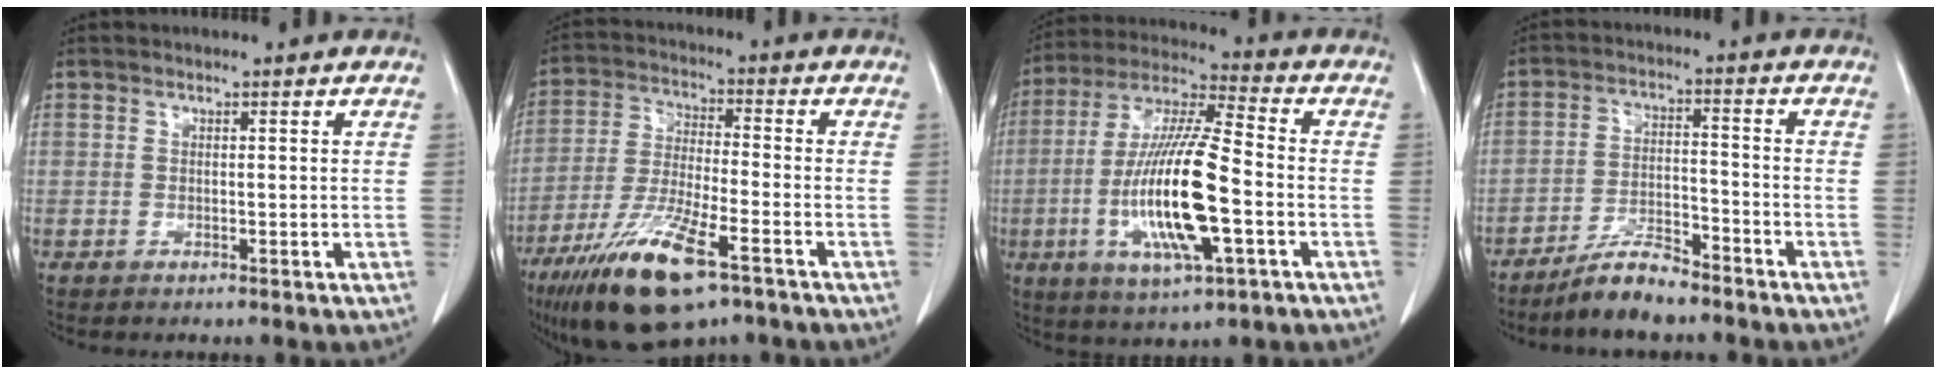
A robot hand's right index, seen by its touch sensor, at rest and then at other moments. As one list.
[{"total": 14.8, "force": [-8.9, 3.0, 11.4], "torque": [-0.231, -0.032, -0.157]}, {"total": 17.2, "force": [-4.0, 2.4, 16.6], "torque": [-0.337, -0.012, -0.070]}, {"total": 6.8, "force": [-5.8, 1.4, 3.1], "torque": [-0.060, -0.008, -0.108]}]